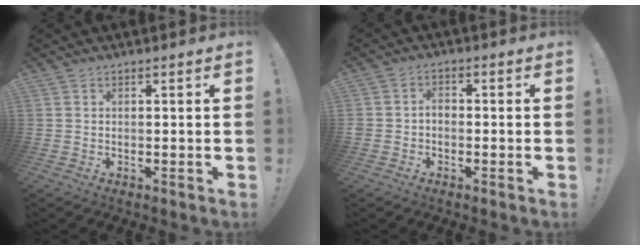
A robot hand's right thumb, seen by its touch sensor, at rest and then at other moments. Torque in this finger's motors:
{"motor_torque": [0.25, 0.05, 0.44, -0.20, 0.00]}